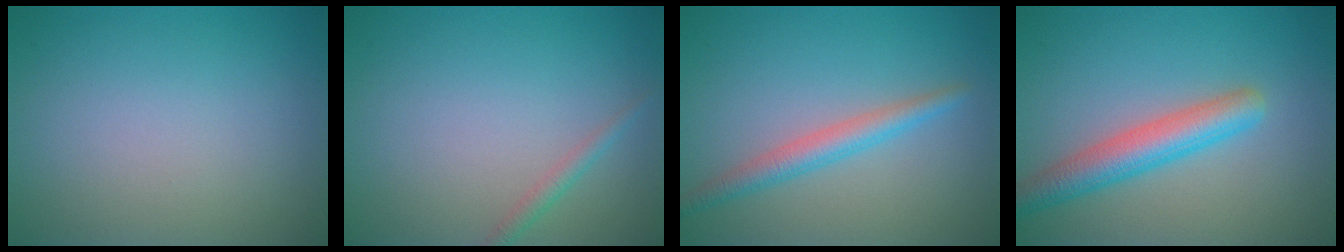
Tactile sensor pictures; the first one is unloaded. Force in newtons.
{"total": 1.2, "press": 1.2, "slide": 0.0}
{"total": 2.6, "press": 2.6, "slide": 0.1}
{"total": 4.4, "press": 4.4, "slide": 0.2}